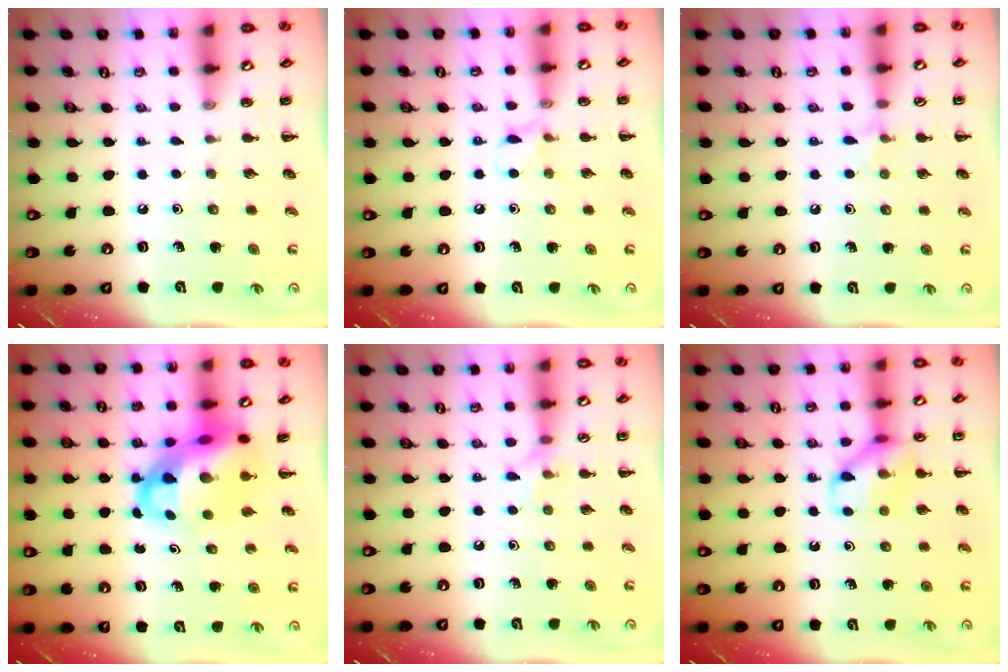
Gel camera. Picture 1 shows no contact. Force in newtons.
{"total": 5.1, "press": 4.8, "slide": 1.7}
{"total": 5.1, "press": 4.8, "slide": 1.7}
{"total": 10.3, "press": 9.9, "slide": 2.7}
{"total": 5.5, "press": 5.4, "slide": 0.9}
{"total": 10.4, "press": 10.4, "slide": 0.3}